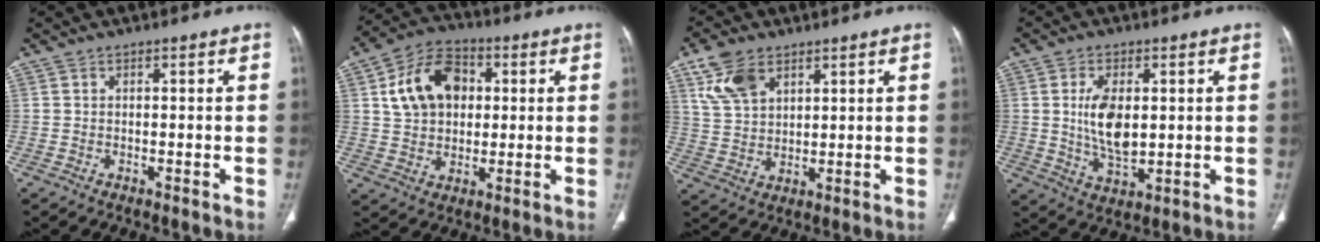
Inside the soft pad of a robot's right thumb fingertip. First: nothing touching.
{"total": 13.4, "force": [3.0, 9.8, 8.7], "torque": [-0.126, 0.011, 0.048]}
{"total": 9.0, "force": [4.9, 5.5, 5.2], "torque": [-0.088, -0.012, 0.104]}
{"total": 9.2, "force": [1.1, 4.8, 7.8], "torque": [-0.140, -0.013, 0.029]}